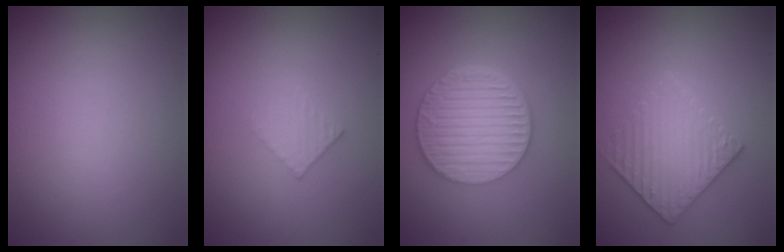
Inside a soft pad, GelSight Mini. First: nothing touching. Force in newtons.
{"total": 1.4, "press": 1.4, "slide": 0.2}
{"total": 6.6, "press": 4.7, "slide": 4.6}
{"total": 3.5, "press": 3.5, "slide": 0.5}